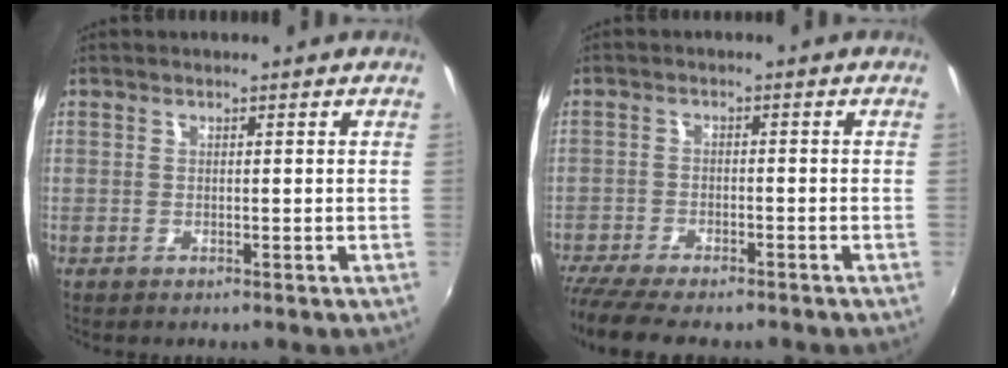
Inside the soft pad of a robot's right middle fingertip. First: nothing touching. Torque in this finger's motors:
{"motor_torque": [1.09, -1.05, 0.16, 0.06]}